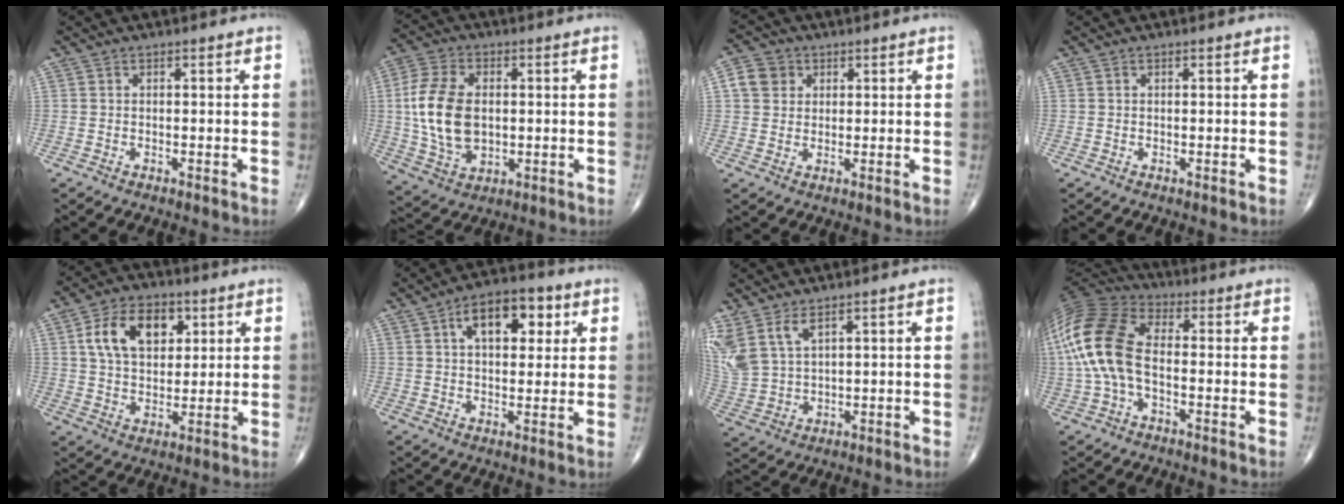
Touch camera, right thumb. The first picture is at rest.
{"total": 13.7, "force": [0.5, 8.6, 10.6], "torque": [-0.208, 0.000, 0.014]}
{"total": 5.1, "force": [1.5, 4.5, 1.8], "torque": [-0.018, 0.005, 0.022]}
{"total": 0.0}
{"total": 12.6, "force": [4.3, 8.0, 8.7], "torque": [-0.121, -0.005, 0.075]}
{"total": 10.8, "force": [3.9, 5.9, 8.2], "torque": [-0.092, 0.006, 0.055]}
{"total": 10.2, "force": [5.7, 5.1, 6.7], "torque": [-0.167, -0.019, 0.132]}
{"total": 16.3, "force": [-1.0, 9.2, 13.5], "torque": [-0.302, 0.032, -0.027]}